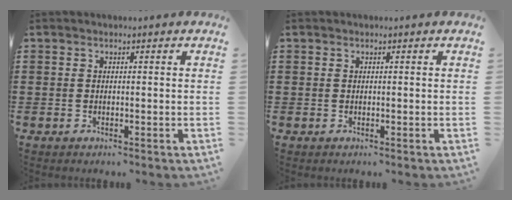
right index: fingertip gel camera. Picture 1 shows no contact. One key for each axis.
{"total": 0.0}